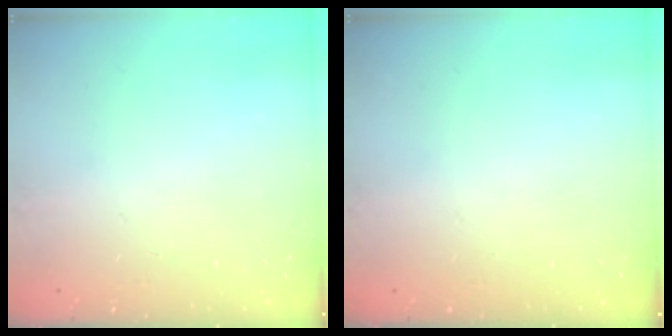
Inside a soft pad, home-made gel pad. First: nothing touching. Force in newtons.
{"total": 0.0}